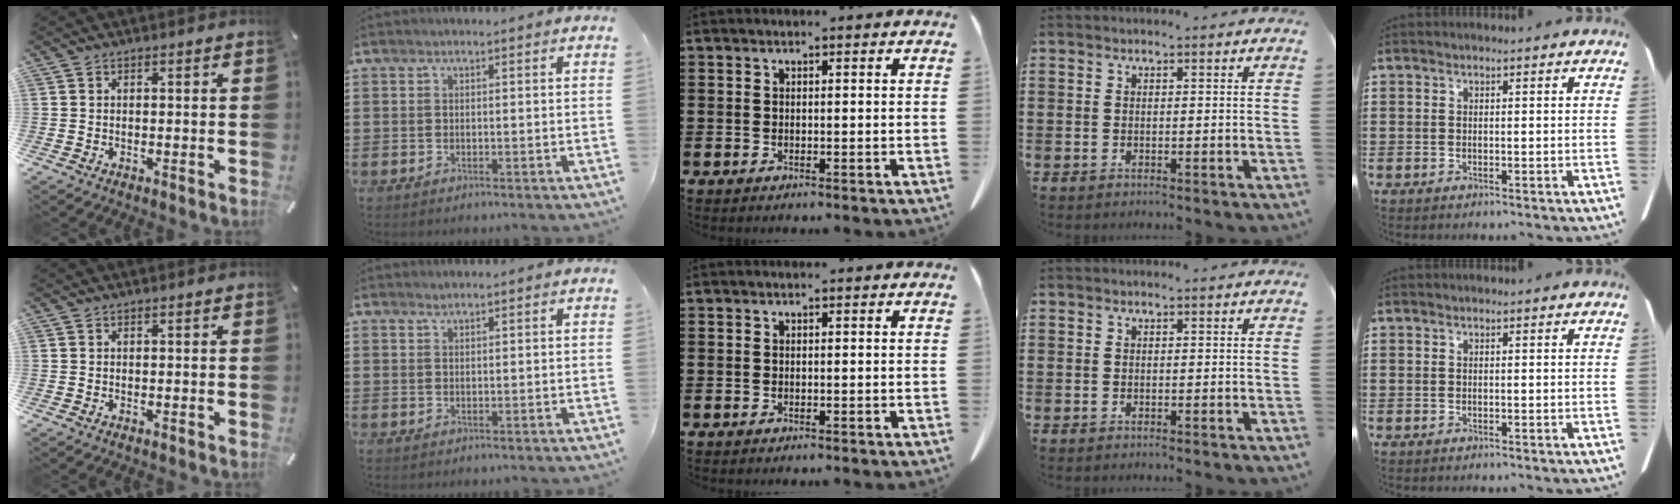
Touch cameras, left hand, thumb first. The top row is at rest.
{"index": {"total": 0.8, "force": [0.7, 0.1, 0.3], "torque": [-0.007, -0.001, 0.014]}}